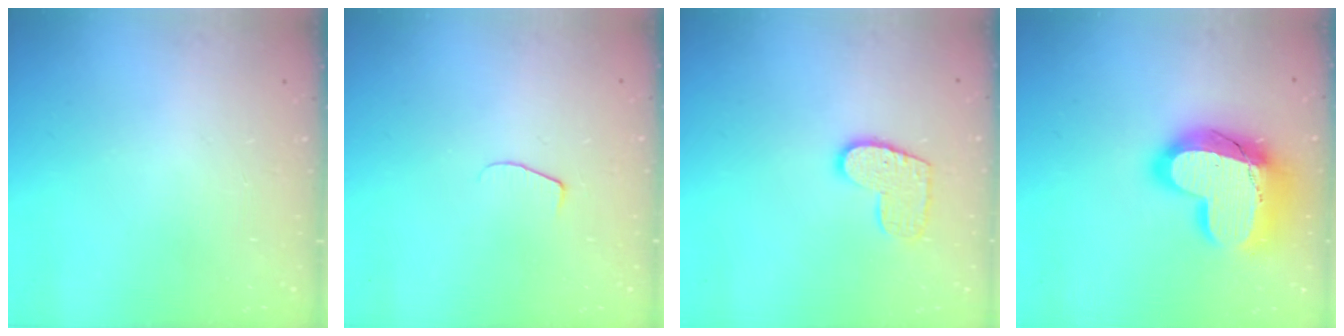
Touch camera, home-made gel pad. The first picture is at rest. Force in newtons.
{"total": 4.3, "press": 4.3, "slide": 0.5}
{"total": 9.7, "press": 9.7, "slide": 0.3}
{"total": 20.9, "press": 20.9, "slide": 1.8}